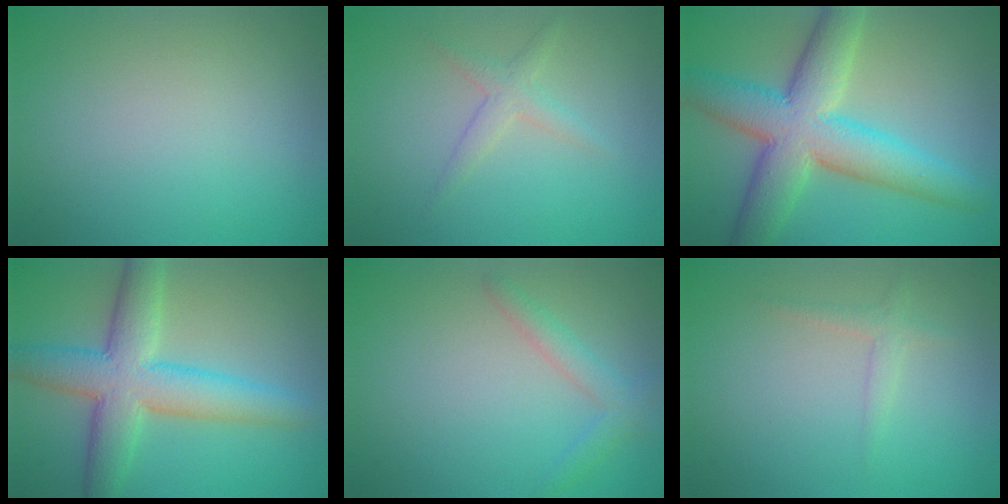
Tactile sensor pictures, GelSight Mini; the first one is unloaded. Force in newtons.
{"total": 1.8, "press": 1.8, "slide": 0.1}
{"total": 9.7, "press": 9.7, "slide": 0.6}
{"total": 7.9, "press": 7.9, "slide": 0.3}
{"total": 2.2, "press": 2.2, "slide": 0.0}
{"total": 1.4, "press": 1.4, "slide": 0.0}